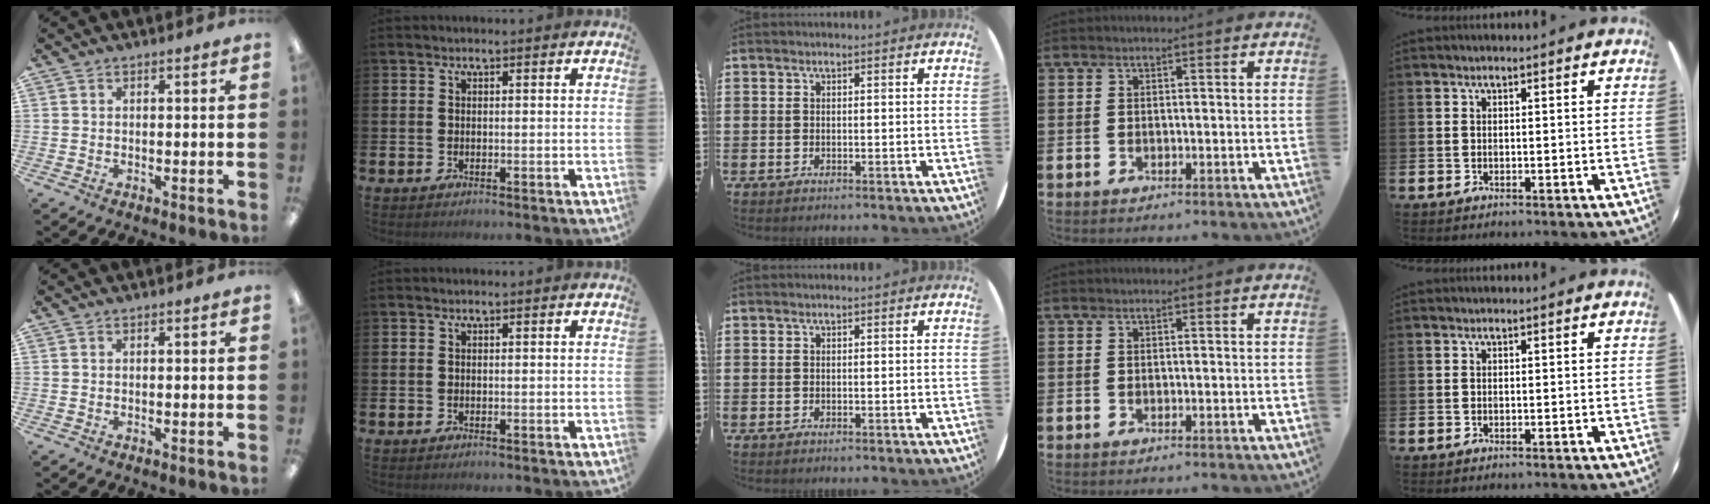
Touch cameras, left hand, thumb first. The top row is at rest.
{}